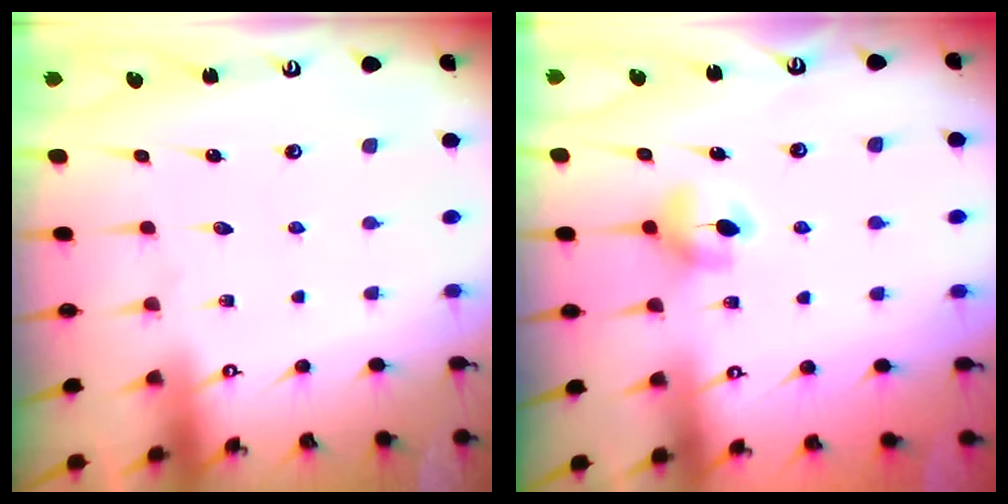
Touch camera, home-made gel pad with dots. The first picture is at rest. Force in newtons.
{"total": 5.9, "press": 5.9, "slide": 0.6}